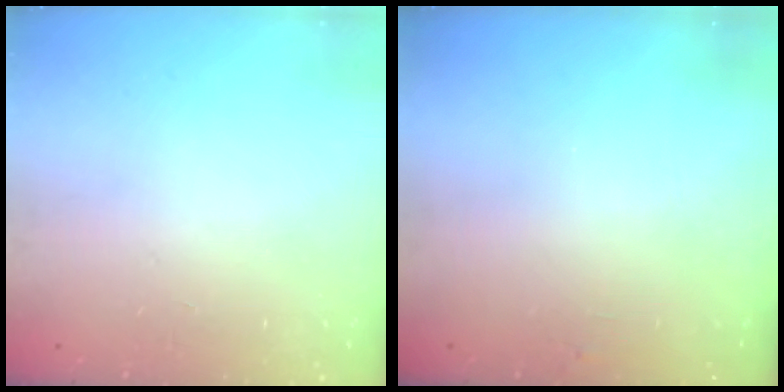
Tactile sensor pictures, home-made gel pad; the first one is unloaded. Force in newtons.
{"total": 2.5, "press": 2.5, "slide": 0.2}